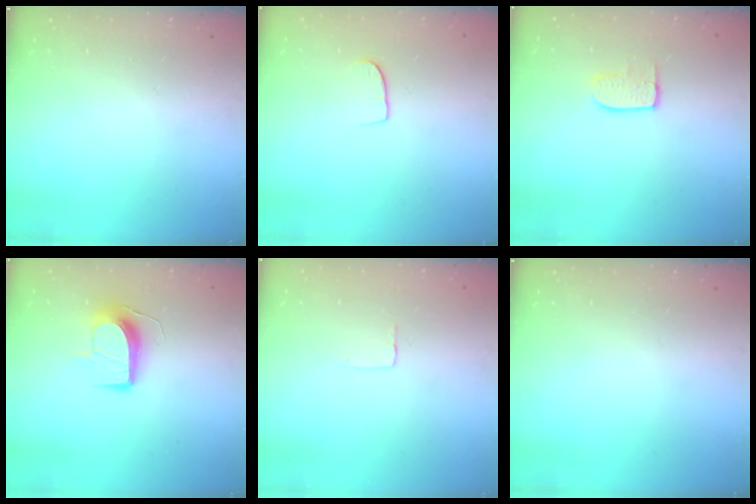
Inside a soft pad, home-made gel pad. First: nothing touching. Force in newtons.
{"total": 6.1, "press": 6.1, "slide": 0.4}
{"total": 6.9, "press": 6.9, "slide": 0.2}
{"total": 10.2, "press": 10.2, "slide": 0.0}
{"total": 2.5, "press": 2.5, "slide": 0.1}
{"total": 0.0}